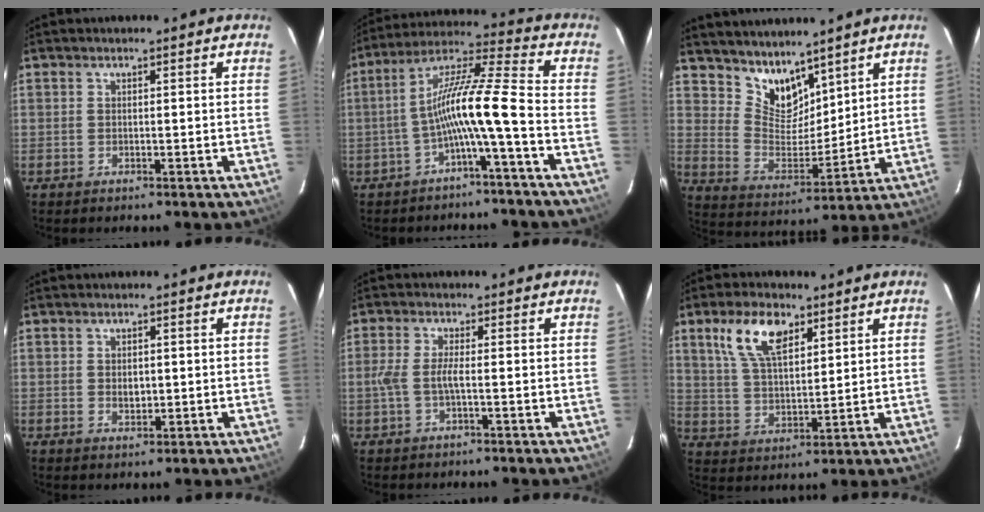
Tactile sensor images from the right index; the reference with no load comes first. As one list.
[{"total": 11.1, "force": [-4.0, -0.3, 10.4], "torque": [-0.208, 0.018, -0.076]}, {"total": 10.1, "force": [8.1, 4.9, 3.4], "torque": [-0.062, 0.000, 0.164]}, {"total": 2.3, "force": [0.0, 1.7, 1.5], "torque": [-0.026, -0.002, 0.002]}, {"total": 3.3, "force": [-0.8, 0.2, 3.2], "torque": [-0.071, 0.001, -0.016]}, {"total": 10.7, "force": [5.8, 5.0, 7.4], "torque": [-0.143, 0.019, 0.115]}]